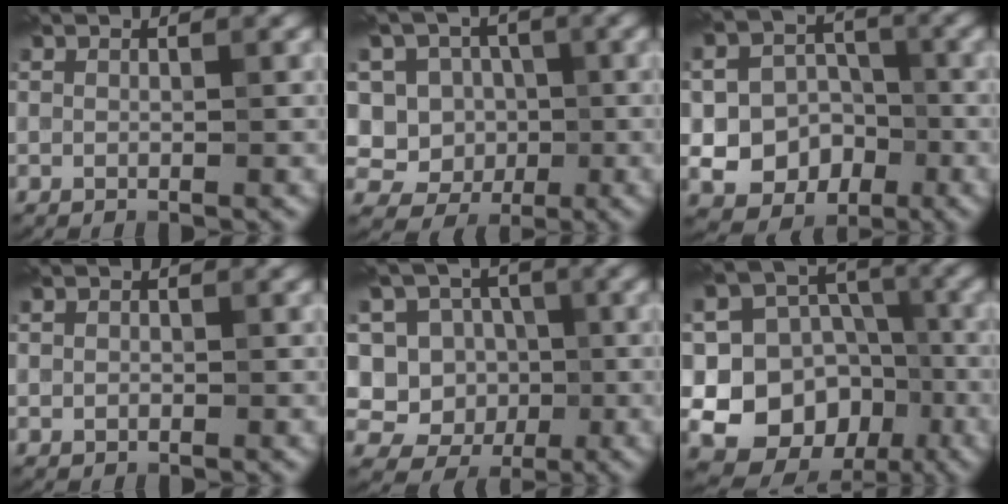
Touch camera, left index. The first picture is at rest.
{"total": 10.2, "force": [-0.1, 9.6, 3.5], "torque": [-0.082, 0.043, -0.033]}
{"total": 8.7, "force": [-2.8, 7.5, 3.4], "torque": [-0.041, -0.005, -0.059]}
{"total": 0.7, "force": [-0.1, 0.6, 0.2], "torque": [0.001, -0.002, -0.004]}
{"total": 12.4, "force": [-0.9, 11.8, 3.6], "torque": [-0.111, 0.034, -0.026]}
{"total": 13.1, "force": [-4.0, 11.5, 4.8], "torque": [-0.072, -0.011, -0.072]}